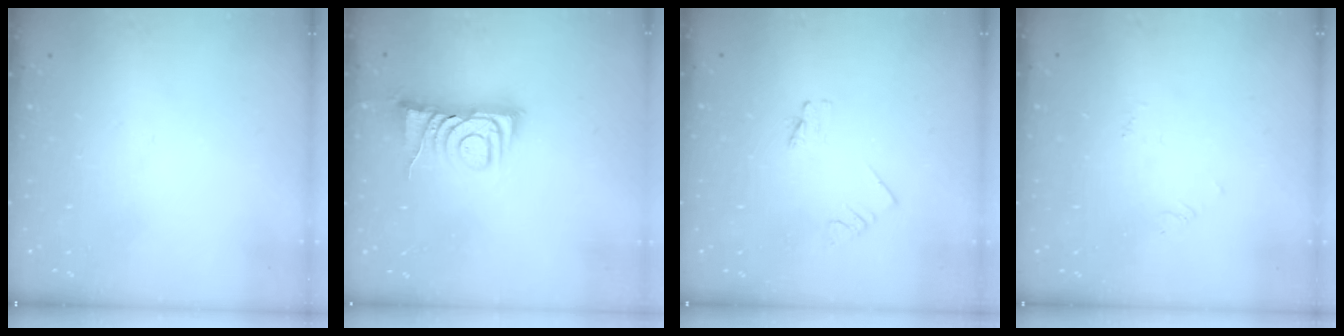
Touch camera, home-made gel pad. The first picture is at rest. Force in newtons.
{"total": 8.3, "press": 8.3, "slide": 0.5}
{"total": 1.1, "press": 1.1, "slide": 0.0}
{"total": 2.7, "press": 2.7, "slide": 0.2}